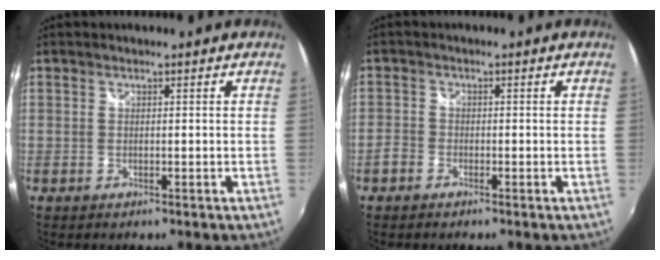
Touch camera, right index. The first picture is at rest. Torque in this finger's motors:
{"motor_torque": [-0.02, -0.05, -0.43, -0.21]}